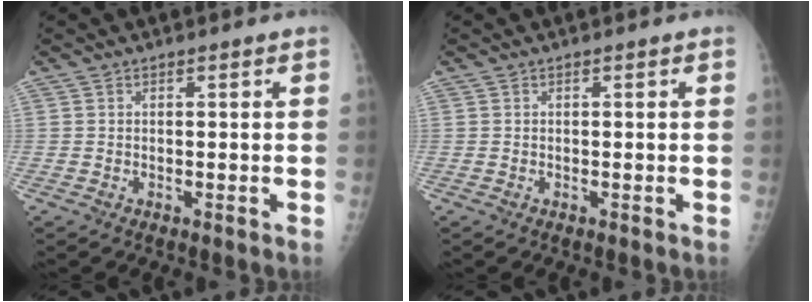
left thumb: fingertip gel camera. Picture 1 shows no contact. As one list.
[{"total": 0.0}]